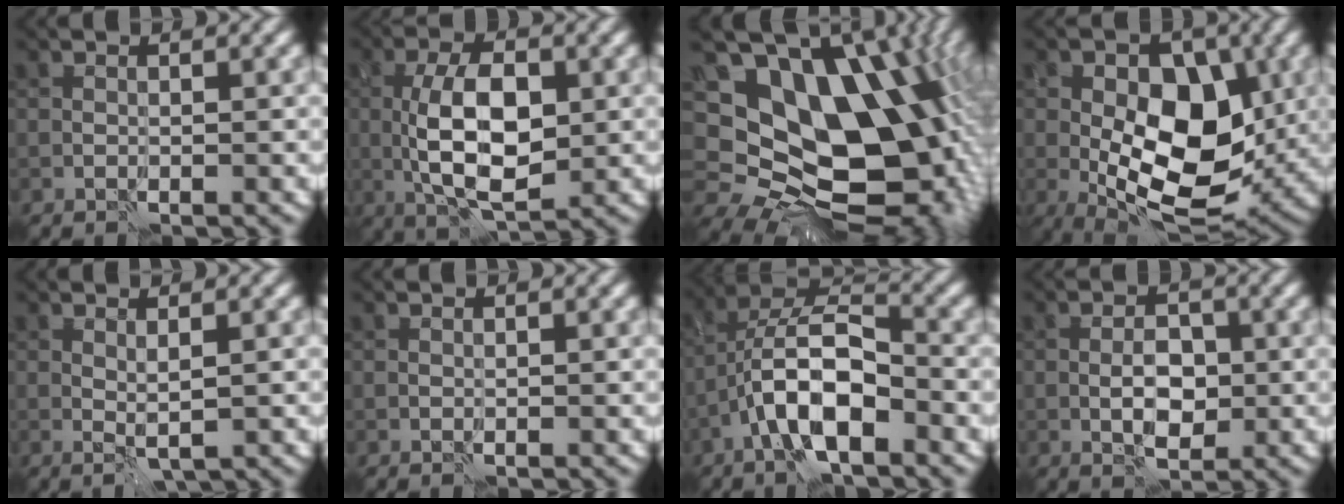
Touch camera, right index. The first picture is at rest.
{"total": 7.8, "force": [0.2, 3.8, 6.9], "torque": [-0.133, 0.000, 0.004]}
{"total": 16.9, "force": [3.0, 12.1, 11.3], "torque": [-0.180, -0.005, 0.084]}
{"total": 11.8, "force": [-0.5, 6.8, 9.6], "torque": [-0.143, 0.008, -0.017]}
{"total": 1.1, "force": [0.4, 0.0, 1.0], "torque": [-0.019, -0.003, 0.008]}
{"total": 0.0}
{"total": 7.5, "force": [-3.1, 2.9, 6.1], "torque": [-0.103, 0.019, -0.062]}
{"total": 3.2, "force": [-0.5, 1.9, 2.5], "torque": [-0.039, 0.003, -0.010]}